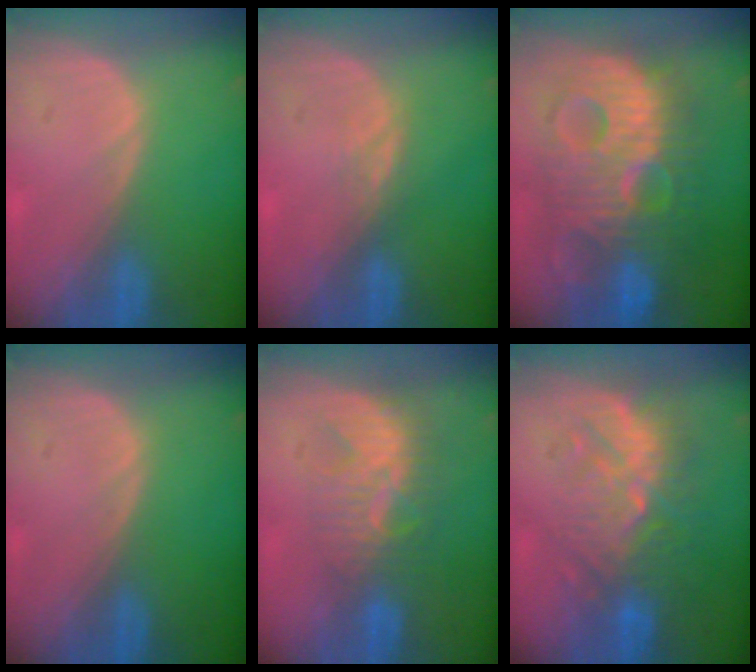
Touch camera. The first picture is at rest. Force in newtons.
{"total": 1.4, "press": 1.4, "slide": 0.3}
{"total": 13.3, "press": 13.2, "slide": 1.3}
{"total": 0.0}
{"total": 7.8, "press": 7.2, "slide": 2.8}
{"total": 9.2, "press": 9.0, "slide": 1.8}